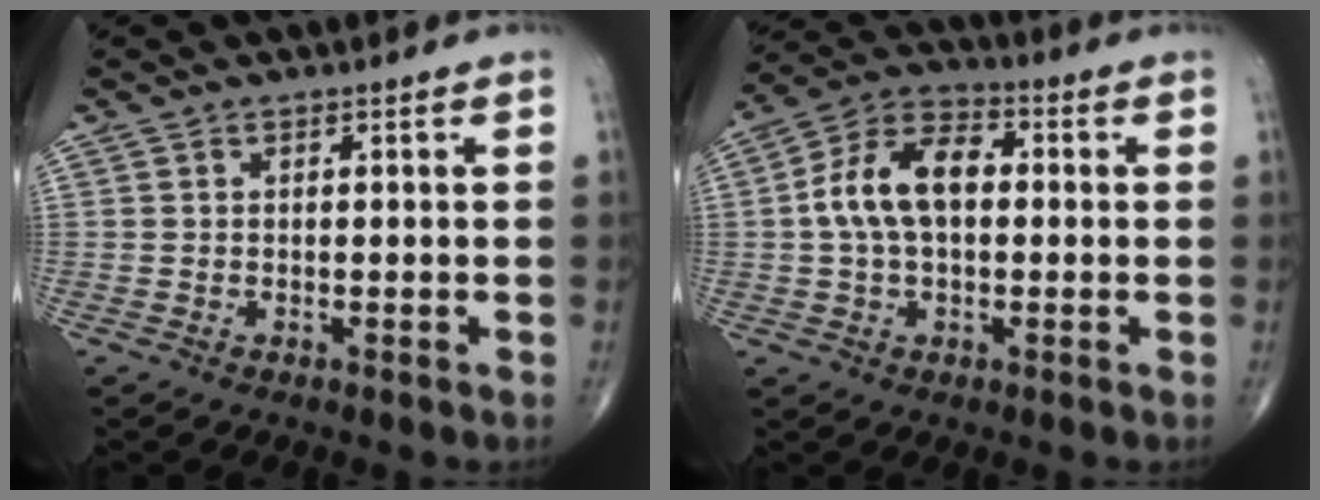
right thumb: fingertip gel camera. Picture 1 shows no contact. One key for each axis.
{"total": 12.0, "fx": 0.7, "fy": 7.3, "fz": 9.5, "tx": -0.174, "ty": 0.031, "tz": 0.004}